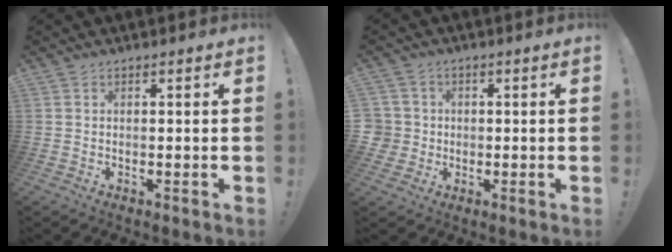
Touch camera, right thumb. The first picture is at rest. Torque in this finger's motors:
{"motor_torque": [-0.16, 0.18, 0.08, -0.11, -0.09]}